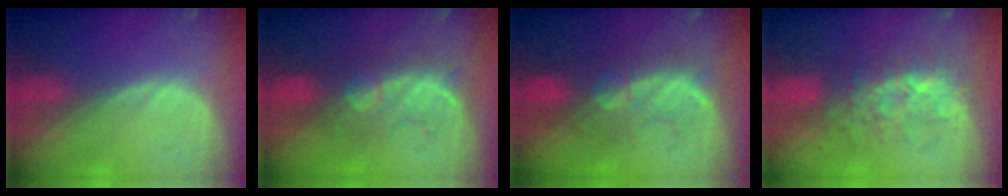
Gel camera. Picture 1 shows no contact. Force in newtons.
{"total": 8.0, "press": 7.8, "slide": 1.7}
{"total": 8.4, "press": 8.1, "slide": 2.2}
{"total": 7.7, "press": 7.5, "slide": 1.5}